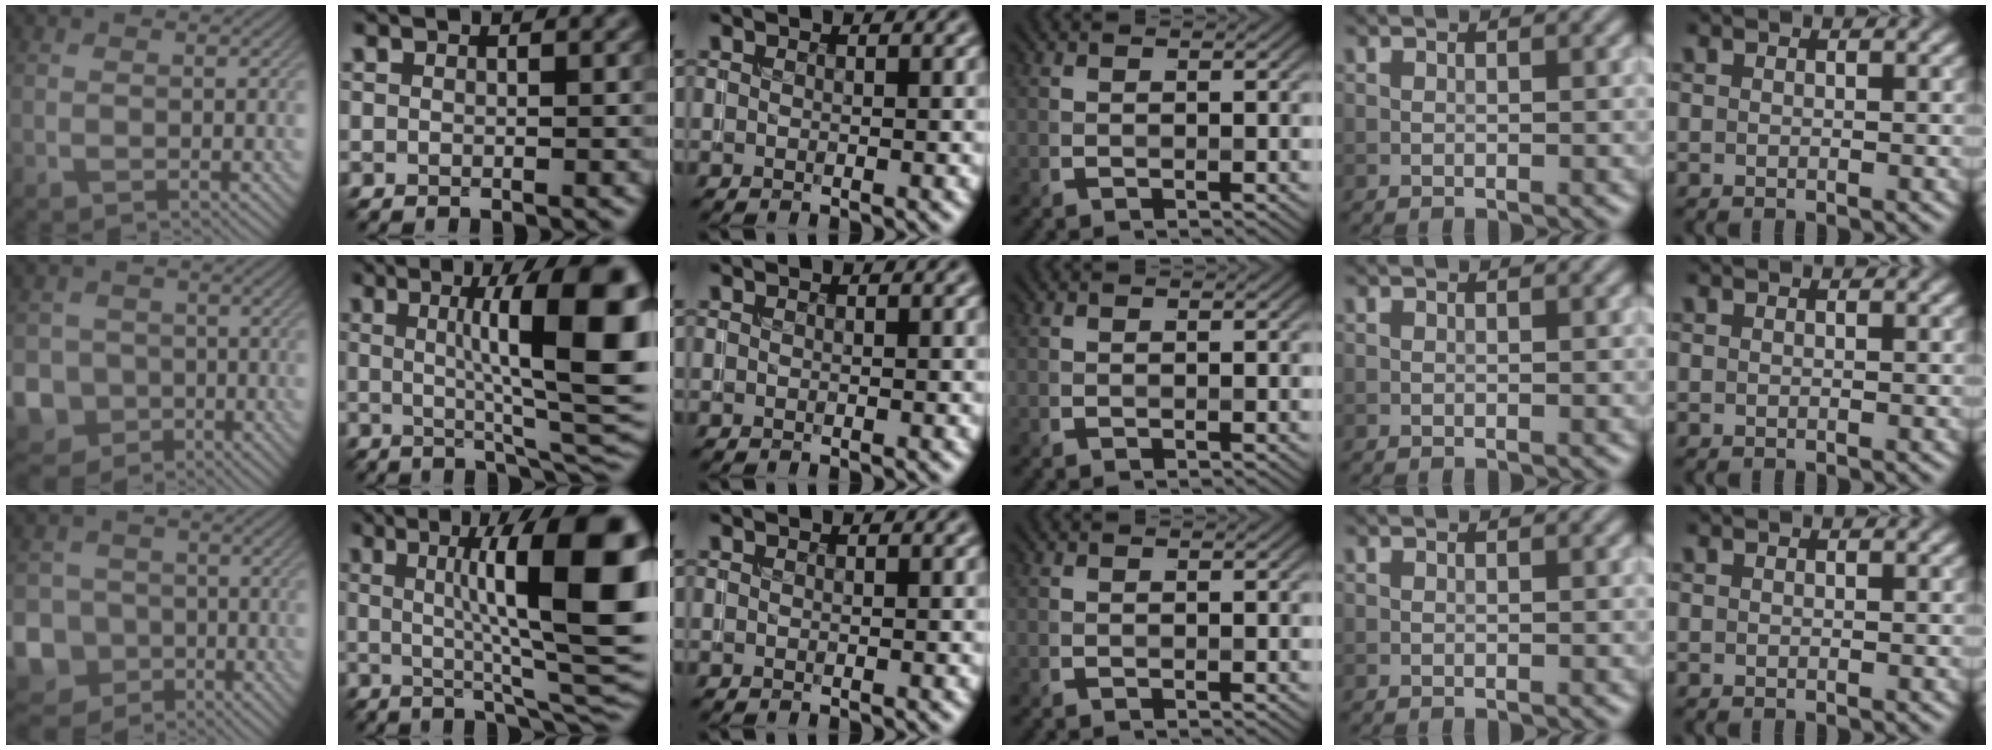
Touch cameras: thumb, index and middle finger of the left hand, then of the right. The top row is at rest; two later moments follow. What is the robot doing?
{"motion": "insert", "object": "coin"}